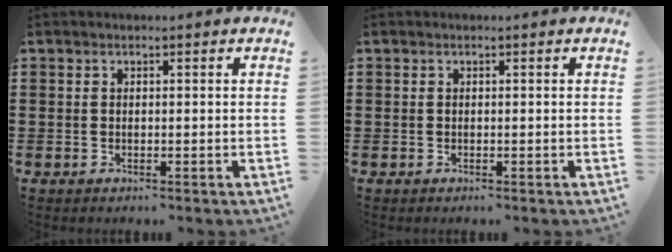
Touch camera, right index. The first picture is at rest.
{"total": 0.0}